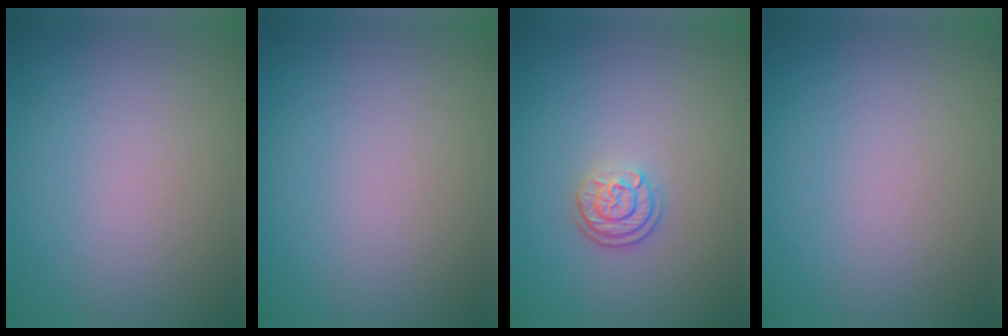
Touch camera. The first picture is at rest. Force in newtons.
{"total": 0.0}
{"total": 2.5, "press": 2.0, "slide": 1.5}
{"total": 0.0}